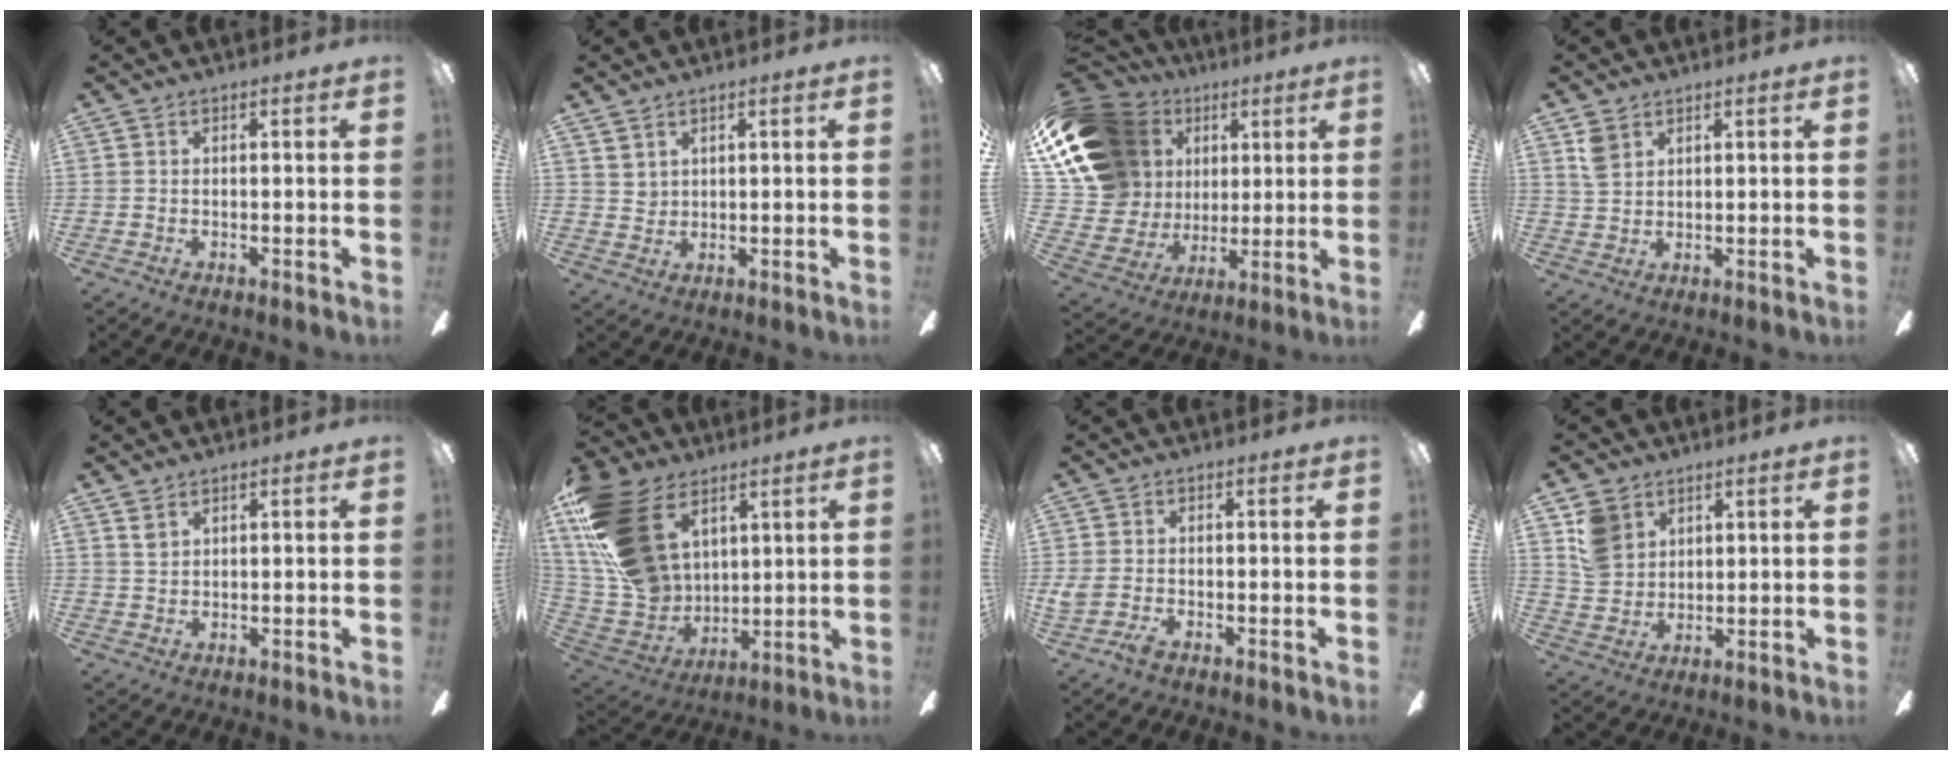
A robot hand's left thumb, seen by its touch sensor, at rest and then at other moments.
{"total": 2.8, "force": [2.1, 1.8, 0.1], "torque": [-0.008, -0.007, 0.041]}
{"total": 20.3, "force": [8.0, 16.1, 9.3], "torque": [-0.209, -0.031, 0.171]}
{"total": 4.1, "force": [2.5, 2.7, 1.8], "torque": [-0.035, -0.003, 0.048]}
{"total": 2.4, "force": [1.7, 1.4, 0.9], "torque": [-0.013, -0.003, 0.030]}
{"total": 24.4, "force": [11.0, 16.1, 14.6], "torque": [-0.330, -0.043, 0.205]}
{"total": 3.0, "force": [-1.7, 1.3, 2.1], "torque": [-0.048, 0.002, -0.031]}
{"total": 8.8, "force": [4.3, 7.0, 3.2], "torque": [-0.059, -0.004, 0.089]}